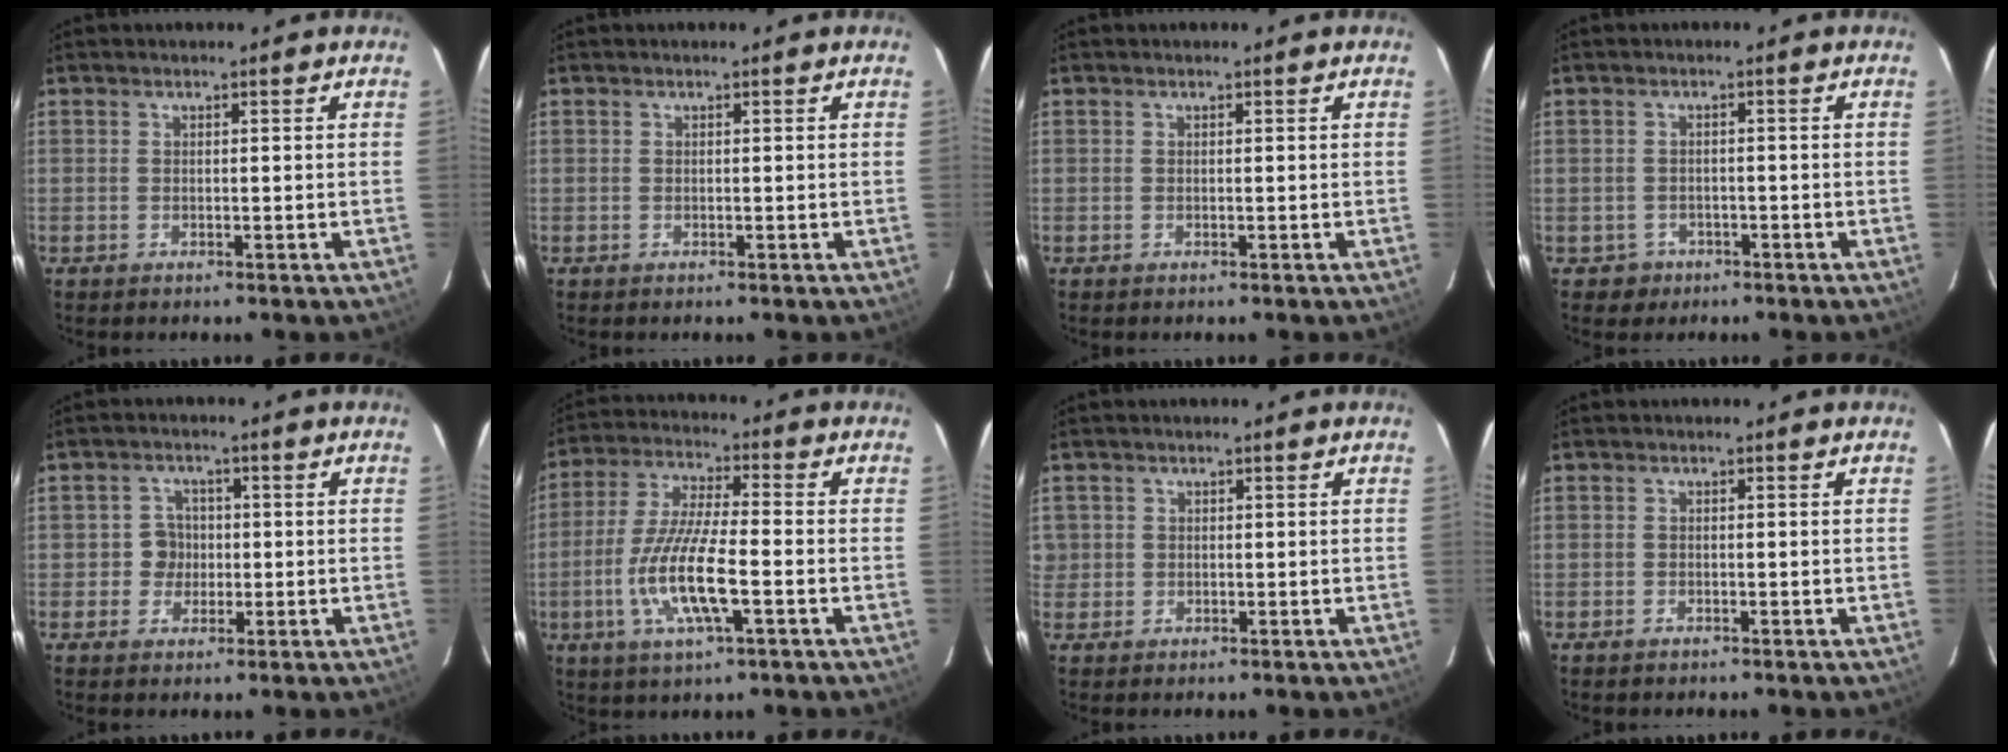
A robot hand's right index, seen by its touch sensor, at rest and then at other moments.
{"total": 0.0}
{"total": 0.0}
{"total": 3.2, "force": [-1.5, 2.7, 0.2], "torque": [-0.016, 0.006, -0.018]}
{"total": 3.8, "force": [-0.6, 3.7, 0.4], "torque": [-0.002, 0.015, -0.013]}
{"total": 13.1, "force": [-4.1, 2.7, 12.2], "torque": [-0.253, -0.010, -0.078]}
{"total": 1.8, "force": [-0.1, 1.8, -0.1], "torque": [0.009, 0.011, 0.001]}
{"total": 0.8, "force": [-0.7, 0.4, 0.0], "torque": [-0.006, 0.002, -0.013]}